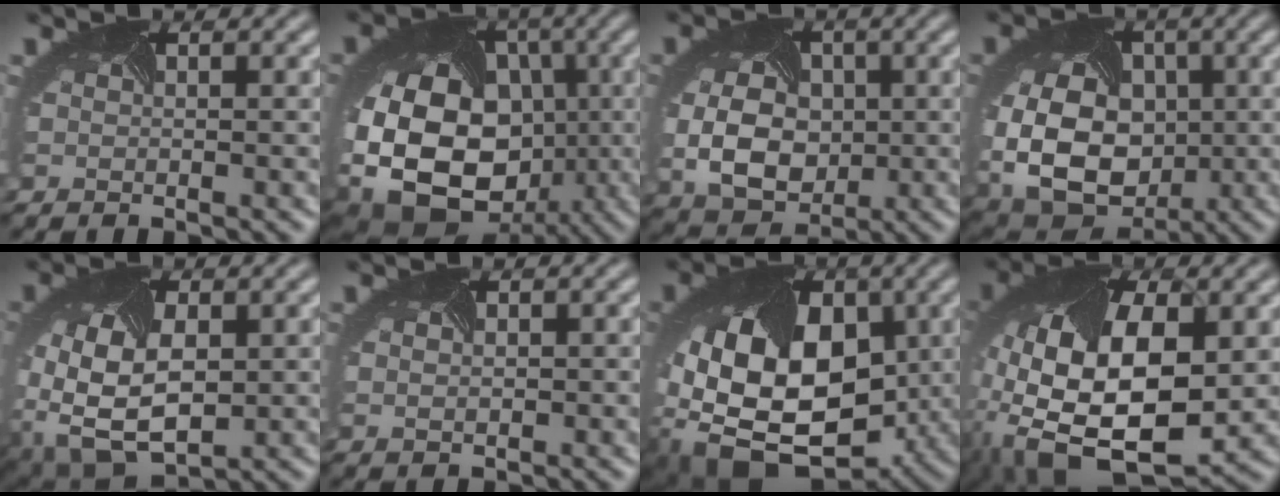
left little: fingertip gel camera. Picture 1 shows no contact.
{"total": 19.2, "force": [-3.1, 15.1, 11.5], "torque": [-0.232, -0.033, -0.063]}
{"total": 6.9, "force": [-0.4, 5.2, 4.5], "torque": [-0.101, -0.011, -0.001]}
{"total": 12.6, "force": [-1.0, 9.5, 8.1], "torque": [-0.156, -0.031, -0.004]}
{"total": 9.2, "force": [-1.4, 6.1, 6.7], "torque": [-0.170, -0.022, -0.019]}
{"total": 1.4, "force": [0.4, 1.1, 0.7], "torque": [-0.016, 0.001, 0.012]}
{"total": 15.5, "force": [-0.5, 11.0, 11.0], "torque": [-0.201, -0.033, 0.015]}
{"total": 14.1, "force": [-1.0, 8.3, 11.3], "torque": [-0.260, -0.034, -0.003]}